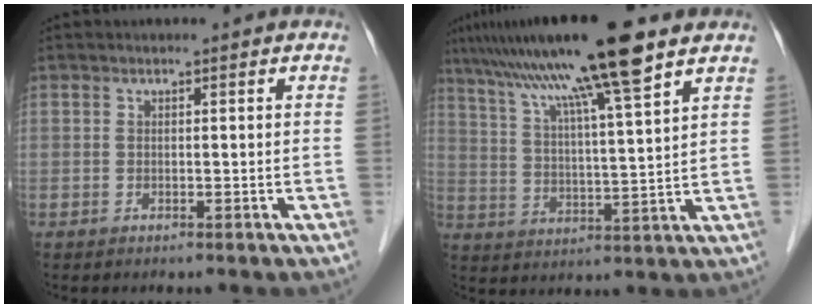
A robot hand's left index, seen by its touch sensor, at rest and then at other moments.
{"total": 16.0, "force": [11.2, -0.4, 11.5], "torque": [-0.195, 0.030, 0.183]}